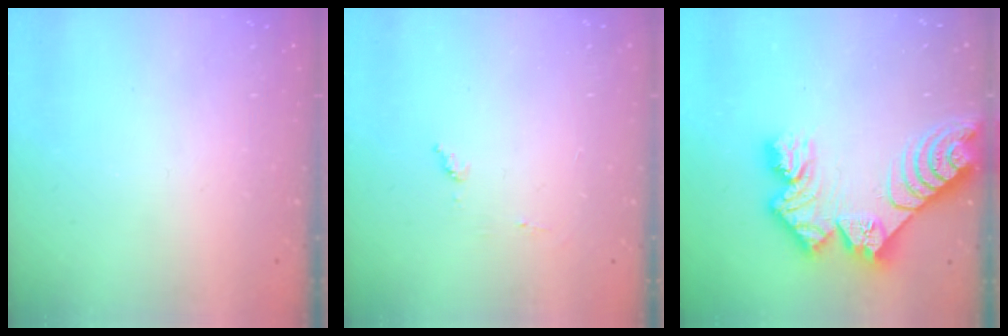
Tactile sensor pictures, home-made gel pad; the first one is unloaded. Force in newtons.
{"total": 4.2, "press": 4.2, "slide": 0.4}
{"total": 13.4, "press": 13.3, "slide": 1.4}